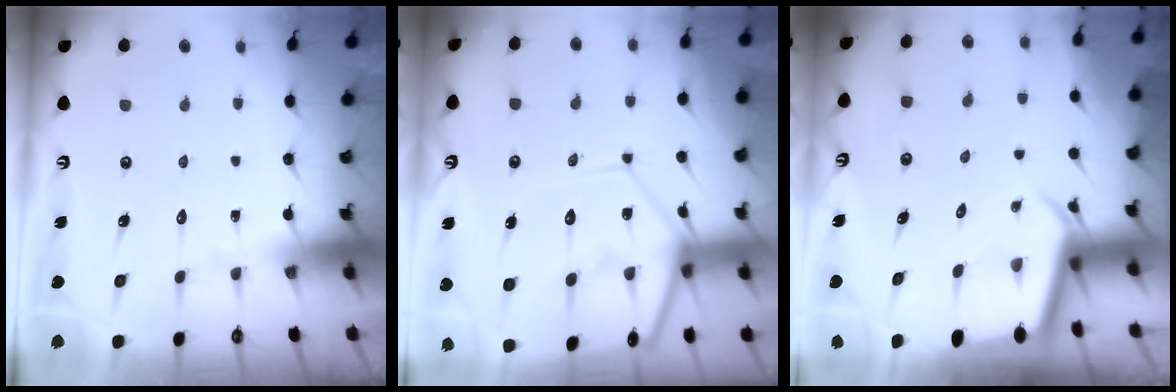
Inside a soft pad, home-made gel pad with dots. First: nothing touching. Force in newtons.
{"total": 14.5, "press": 14.5, "slide": 0.9}
{"total": 3.3, "press": 3.3, "slide": 0.2}